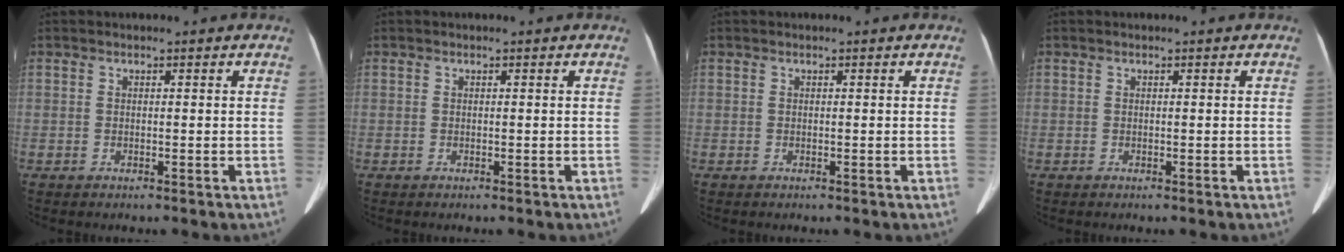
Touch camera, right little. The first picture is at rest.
{"total": 0.0}
{"total": 0.0}
{"total": 0.0}